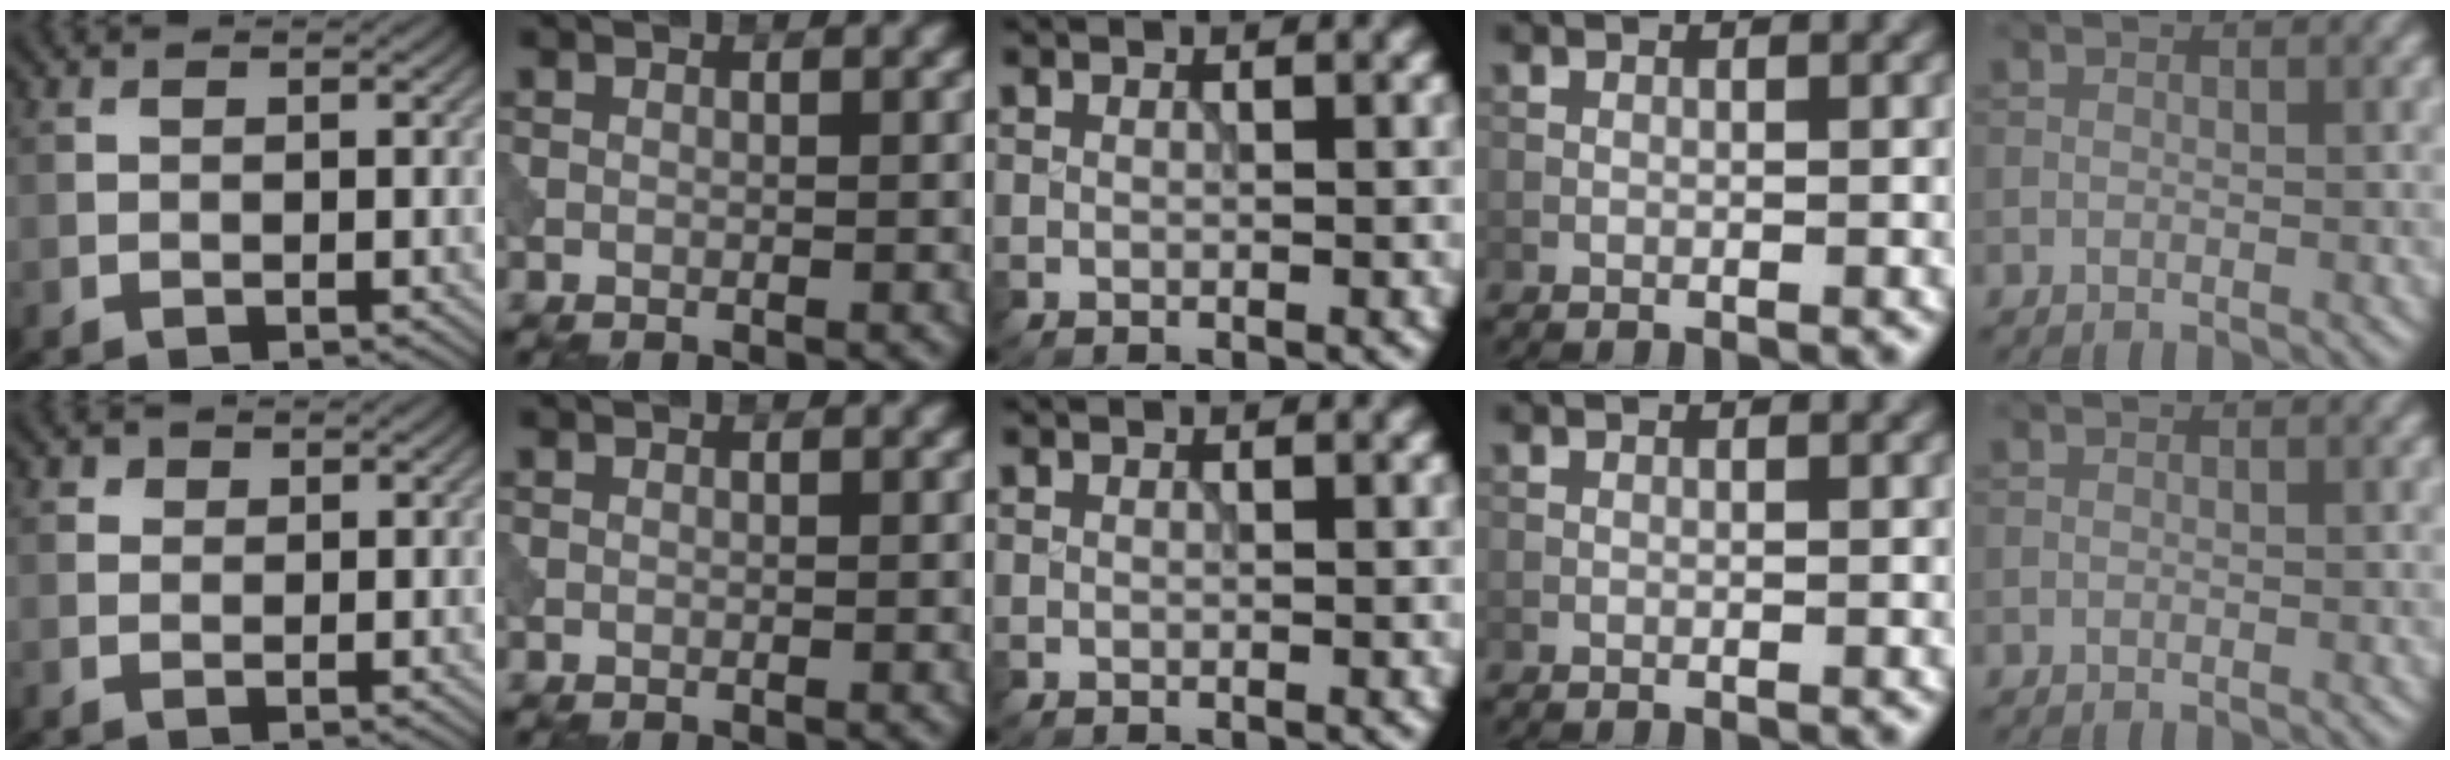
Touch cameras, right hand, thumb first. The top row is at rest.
{"thumb": {"total": 1.1, "force": [0.6, 0.9, 0.3], "torque": [-0.001, 0.000, 0.008]}}